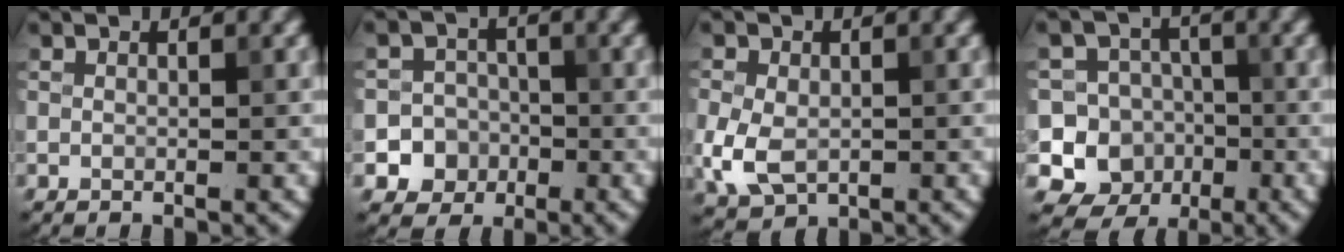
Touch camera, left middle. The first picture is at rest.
{"total": 5.3, "force": [-2.1, 4.8, 0.6], "torque": [0.017, -0.001, -0.051]}
{"total": 4.8, "force": [-1.0, 3.4, 3.2], "torque": [-0.075, -0.009, -0.018]}
{"total": 12.0, "force": [-3.8, 11.1, 2.7], "torque": [-0.053, -0.004, -0.073]}